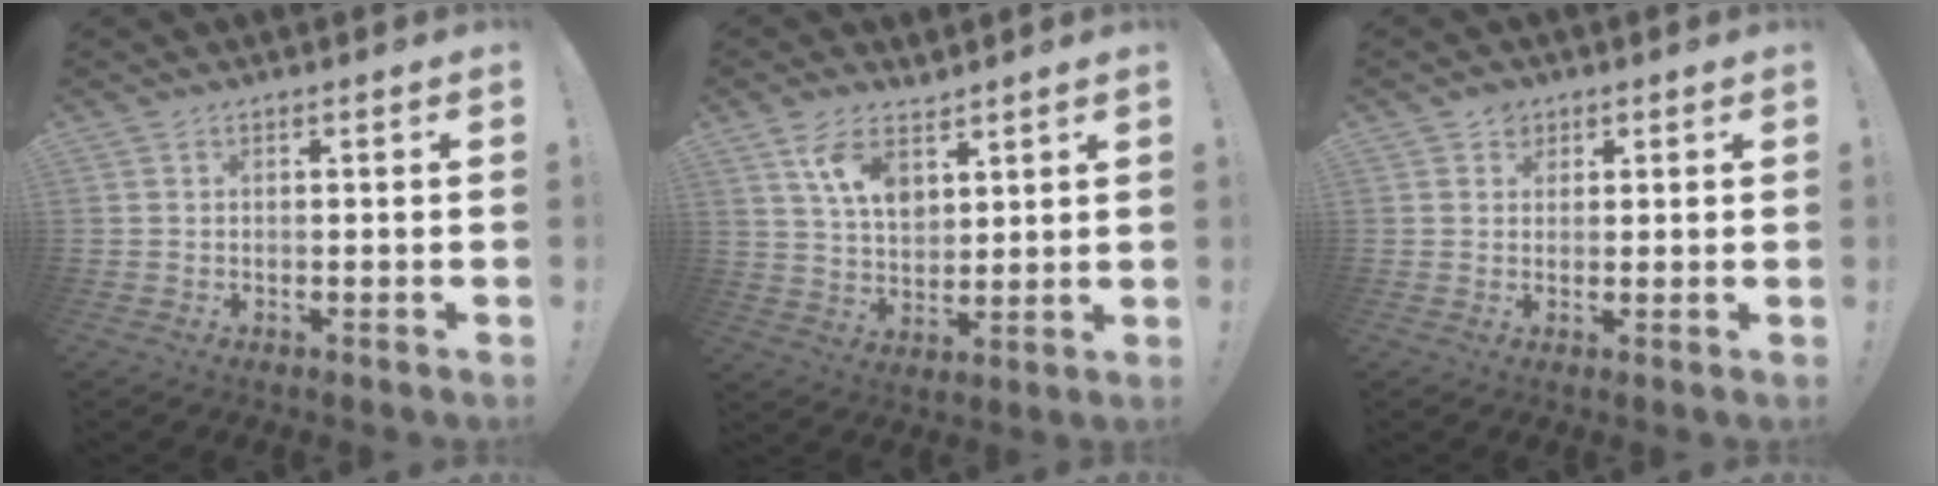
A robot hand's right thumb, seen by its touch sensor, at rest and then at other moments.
{"total": 10.3, "force": [6.5, 5.7, 5.6], "torque": [-0.104, -0.031, 0.126]}
{"total": 3.2, "force": [1.8, 2.6, 0.4], "torque": [-0.002, -0.004, 0.031]}